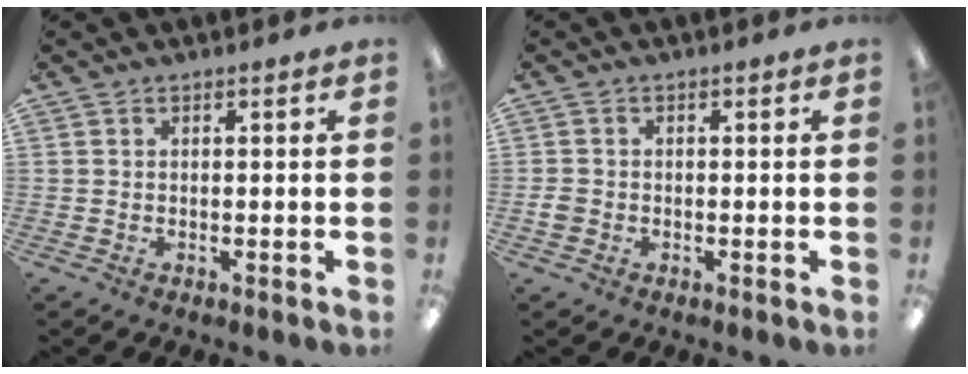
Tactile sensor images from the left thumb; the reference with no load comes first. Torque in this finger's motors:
{"motor_torque": [-0.26, 0.27, 0.22, -0.11, 0.00]}